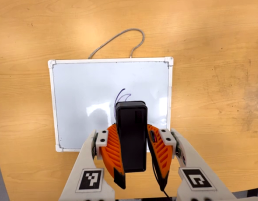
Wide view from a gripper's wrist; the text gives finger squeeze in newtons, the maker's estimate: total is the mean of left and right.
{"total": 7.0, "left": 5.8, "right": 8.2}